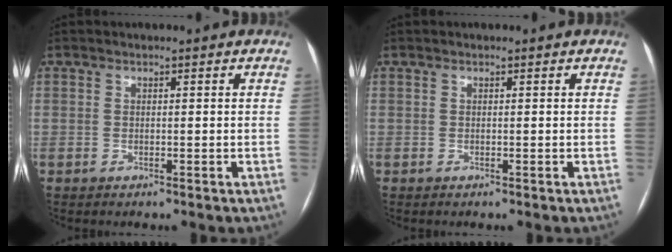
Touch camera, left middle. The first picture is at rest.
{"total": 0.0}